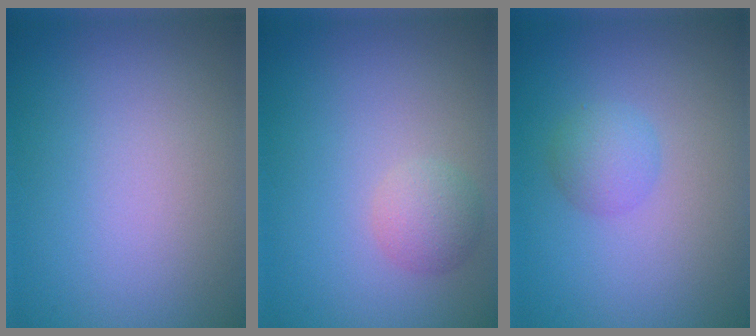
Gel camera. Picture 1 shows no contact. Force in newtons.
{"total": 2.0, "press": 2.0, "slide": 0.0}
{"total": 2.0, "press": 2.0, "slide": 0.1}